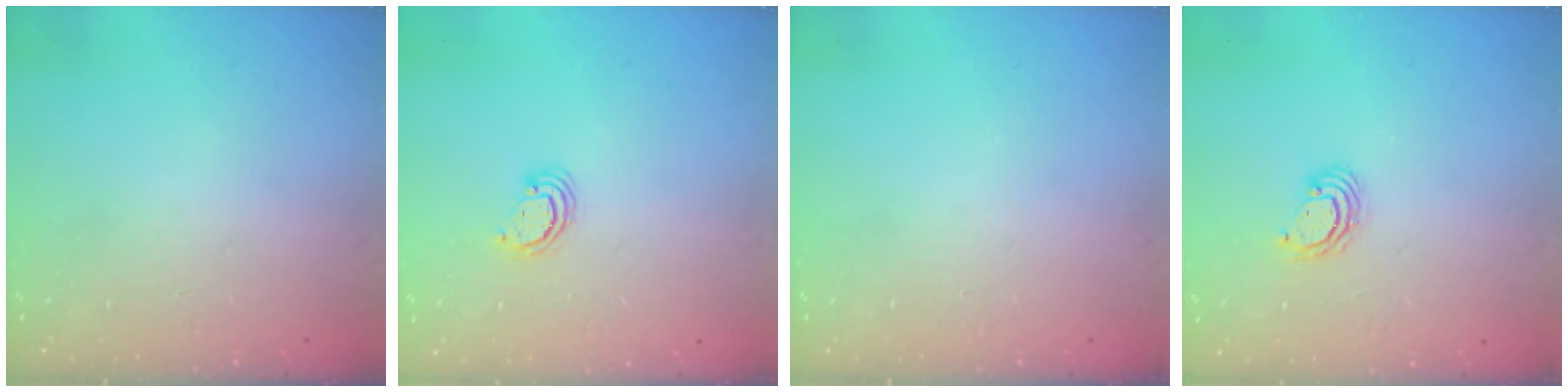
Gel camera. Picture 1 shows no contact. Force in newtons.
{"total": 2.6, "press": 2.5, "slide": 0.2}
{"total": 0.0}
{"total": 3.8, "press": 3.8, "slide": 0.2}